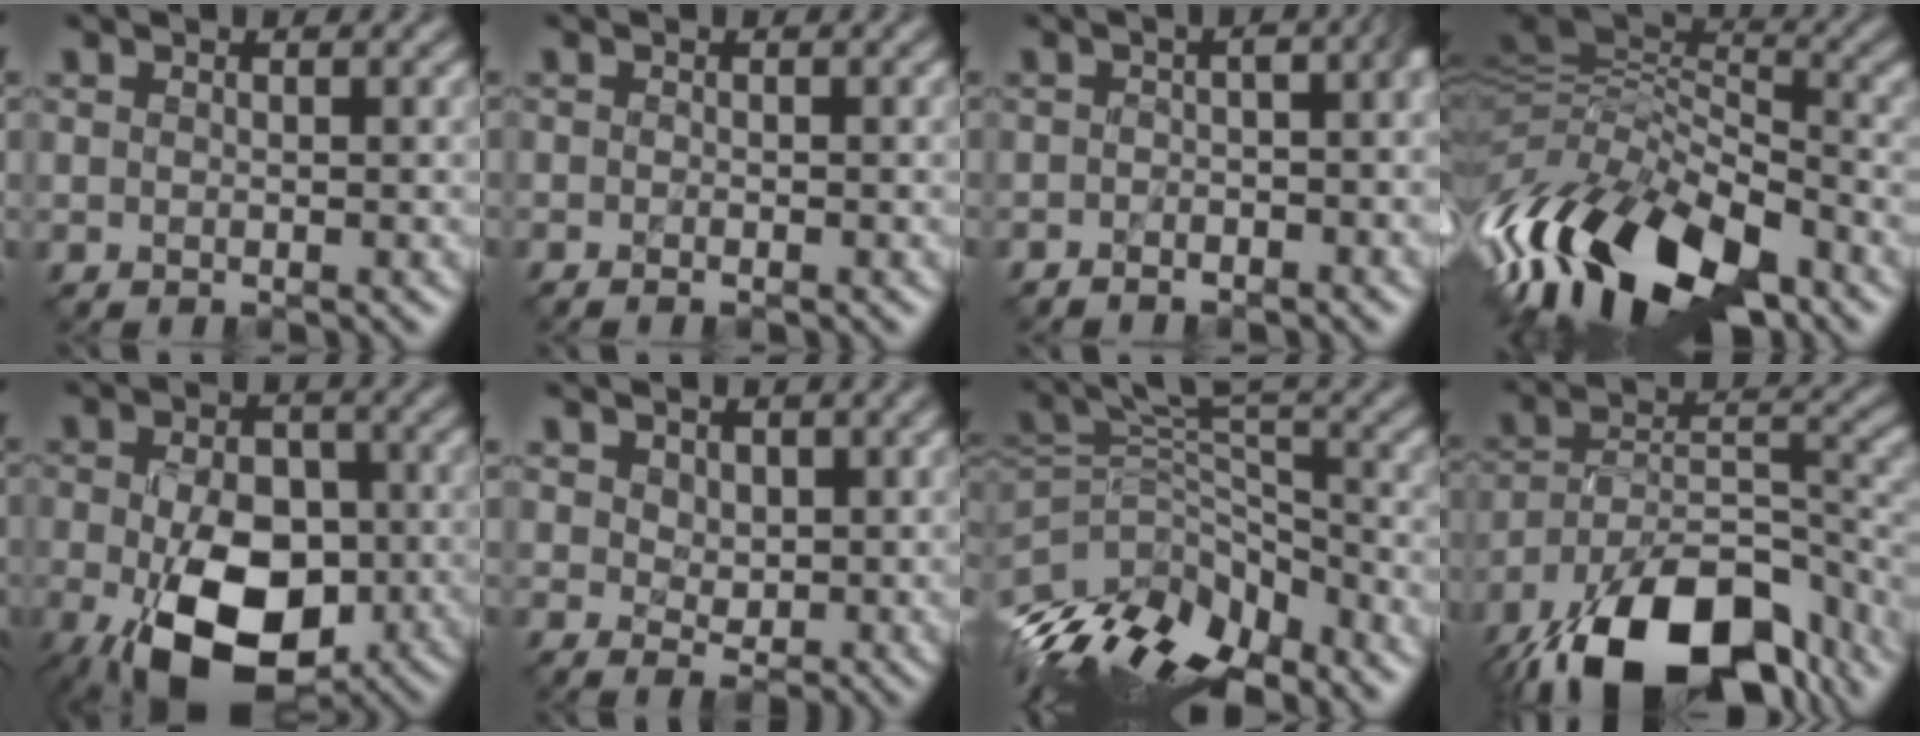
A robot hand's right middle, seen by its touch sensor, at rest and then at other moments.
{"total": 0.8, "force": [-0.5, 0.3, 0.6], "torque": [-0.001, -0.006, -0.006]}
{"total": 5.0, "force": [-2.1, 2.1, 4.0], "torque": [-0.038, -0.006, -0.031]}
{"total": 13.9, "force": [-8.6, 5.8, 9.2], "torque": [-0.193, 0.012, -0.163]}
{"total": 11.8, "force": [-4.0, 7.2, 8.5], "torque": [-0.153, -0.031, -0.060]}
{"total": 2.3, "force": [1.2, 1.6, 1.2], "torque": [-0.029, -0.010, 0.027]}
{"total": 11.2, "force": [-7.9, 4.8, 6.3], "torque": [-0.132, -0.006, -0.142]}
{"total": 16.3, "force": [-11.6, 7.2, 8.9], "torque": [-0.194, -0.014, -0.178]}